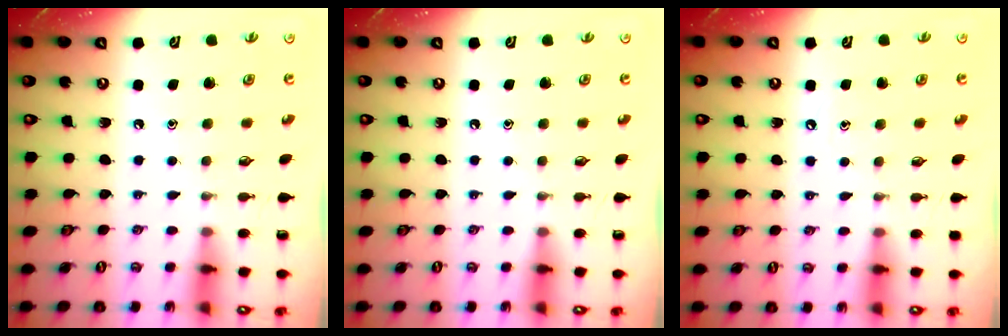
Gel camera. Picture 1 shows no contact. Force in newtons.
{"total": 0.0}
{"total": 3.5, "press": 3.5, "slide": 0.5}